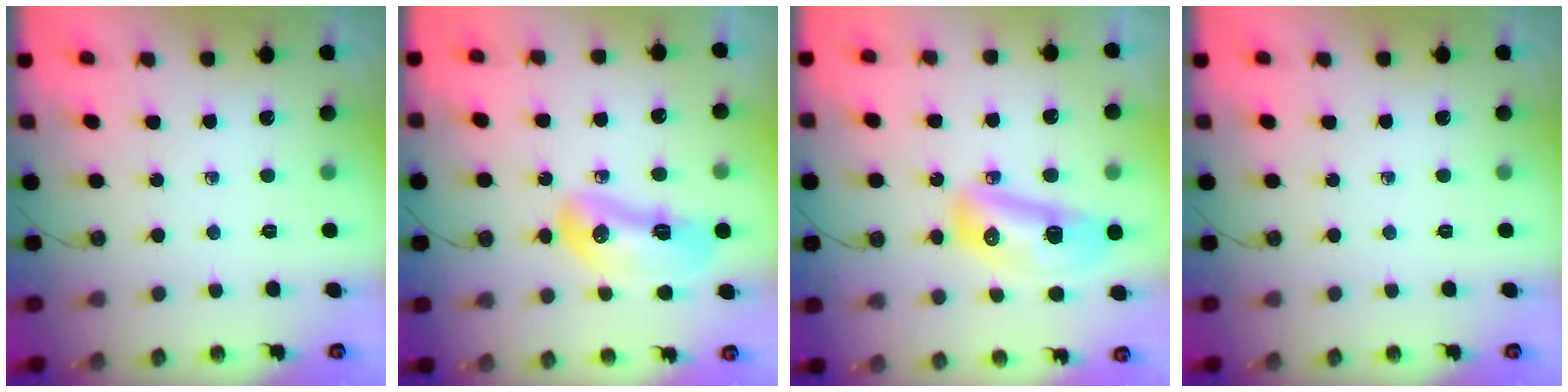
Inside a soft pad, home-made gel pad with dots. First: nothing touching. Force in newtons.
{"total": 12.2, "press": 12.1, "slide": 1.3}
{"total": 13.7, "press": 13.6, "slide": 1.7}
{"total": 0.0}